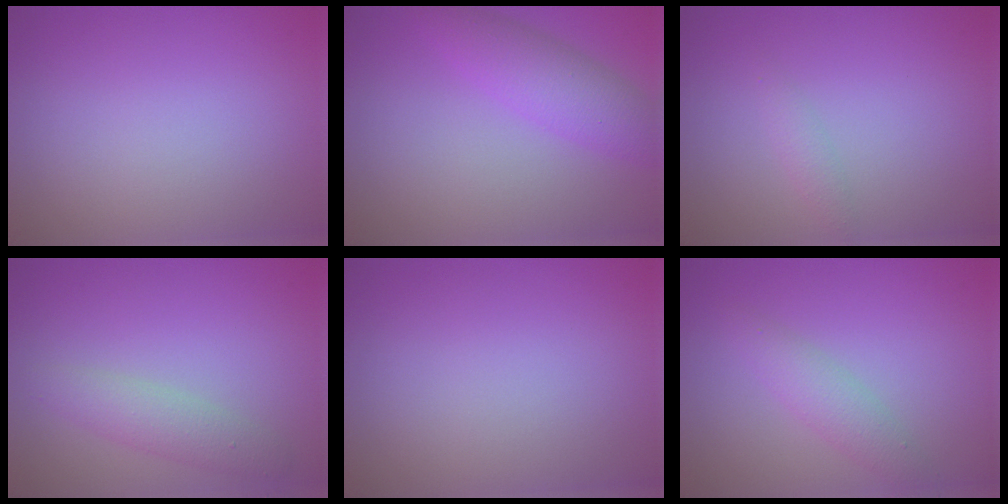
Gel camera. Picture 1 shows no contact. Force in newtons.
{"total": 4.0, "press": 4.0, "slide": 0.2}
{"total": 1.0, "press": 1.0, "slide": 0.0}
{"total": 2.6, "press": 2.6, "slide": 0.2}
{"total": 0.0}
{"total": 2.3, "press": 2.3, "slide": 0.1}